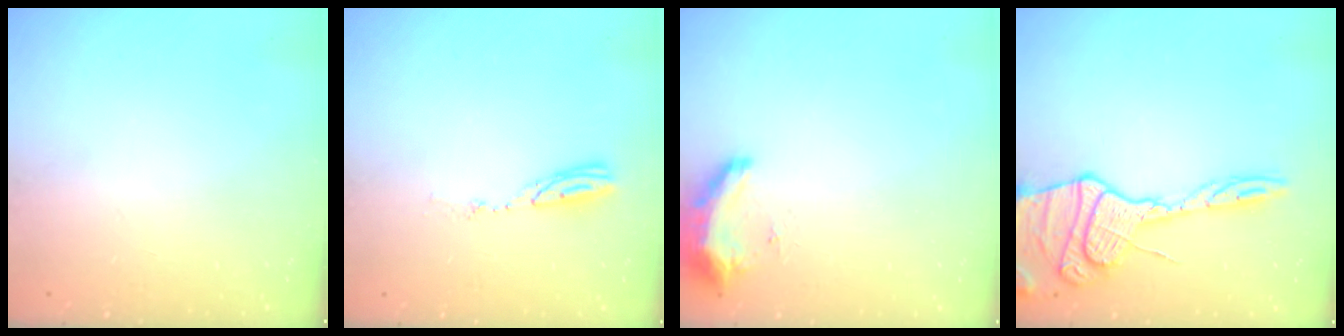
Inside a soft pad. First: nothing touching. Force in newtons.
{"total": 5.3, "press": 5.3, "slide": 0.2}
{"total": 8.9, "press": 8.9, "slide": 1.3}
{"total": 19.5, "press": 19.4, "slide": 1.9}